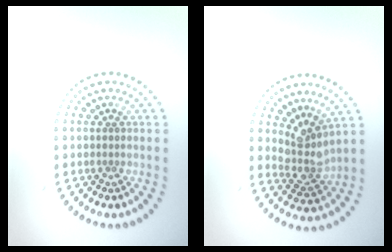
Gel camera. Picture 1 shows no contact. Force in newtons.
{"total": 3.2, "press": 2.4, "slide": 2.2}